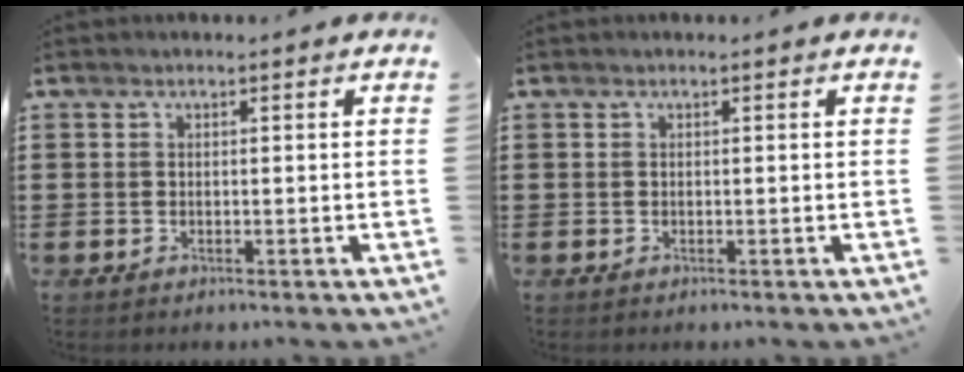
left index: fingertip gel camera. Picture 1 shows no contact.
{"total": 0.0}